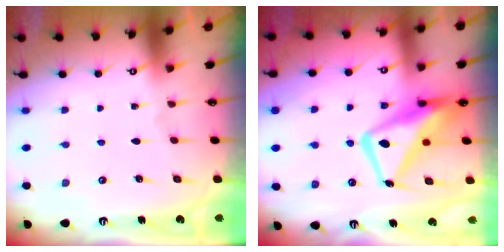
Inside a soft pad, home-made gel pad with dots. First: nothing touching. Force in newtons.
{"total": 13.9, "press": 13.8, "slide": 2.2}